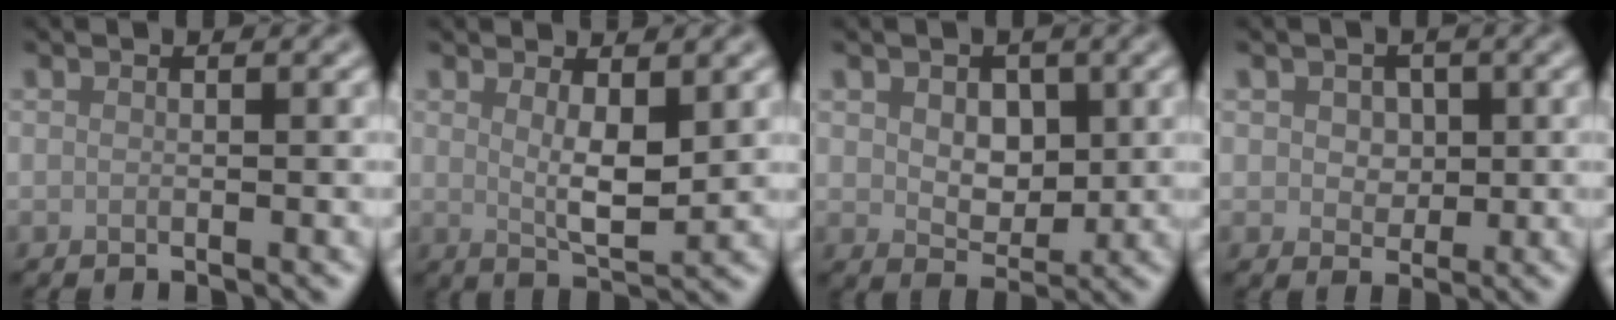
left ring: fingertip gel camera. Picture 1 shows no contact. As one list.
[{"total": 3.3, "force": [1.1, 1.0, 3.0], "torque": [-0.054, -0.011, 0.023]}, {"total": 3.5, "force": [0.8, 2.5, 2.3], "torque": [-0.045, -0.008, 0.011]}, {"total": 2.4, "force": [0.6, 1.9, 1.3], "torque": [-0.025, 0.000, 0.000]}]